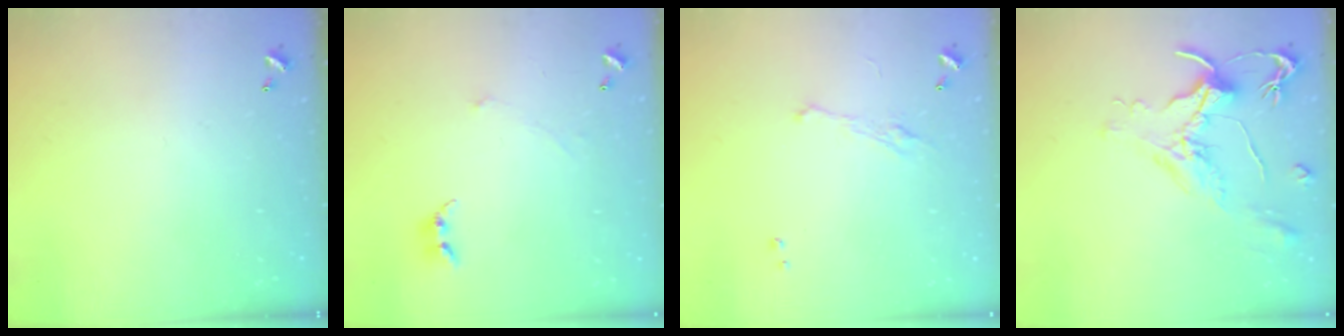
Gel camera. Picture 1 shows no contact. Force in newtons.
{"total": 0.7, "press": 0.6, "slide": 0.5}
{"total": 2.3, "press": 2.1, "slide": 0.8}
{"total": 1.6, "press": 1.5, "slide": 0.7}